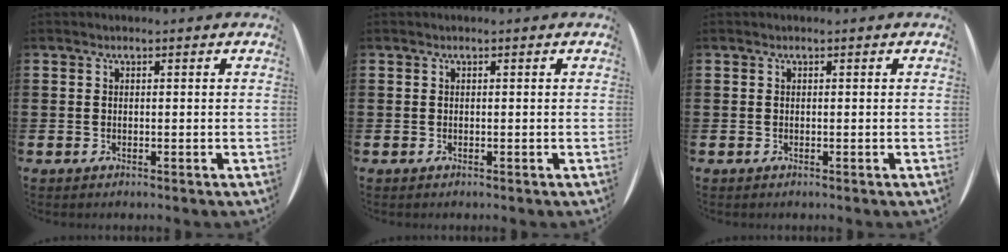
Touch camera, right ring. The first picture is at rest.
{"total": 0.0}
{"total": 0.0}